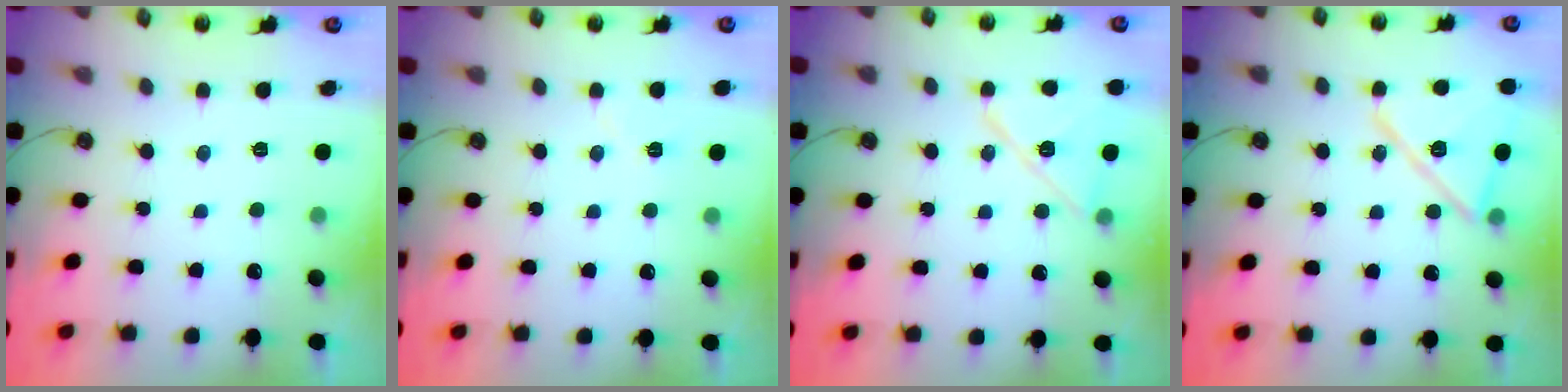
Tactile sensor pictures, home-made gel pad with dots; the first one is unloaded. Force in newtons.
{"total": 5.1, "press": 4.5, "slide": 2.5}
{"total": 13.1, "press": 13.1, "slide": 0.6}
{"total": 15.7, "press": 15.7, "slide": 0.4}